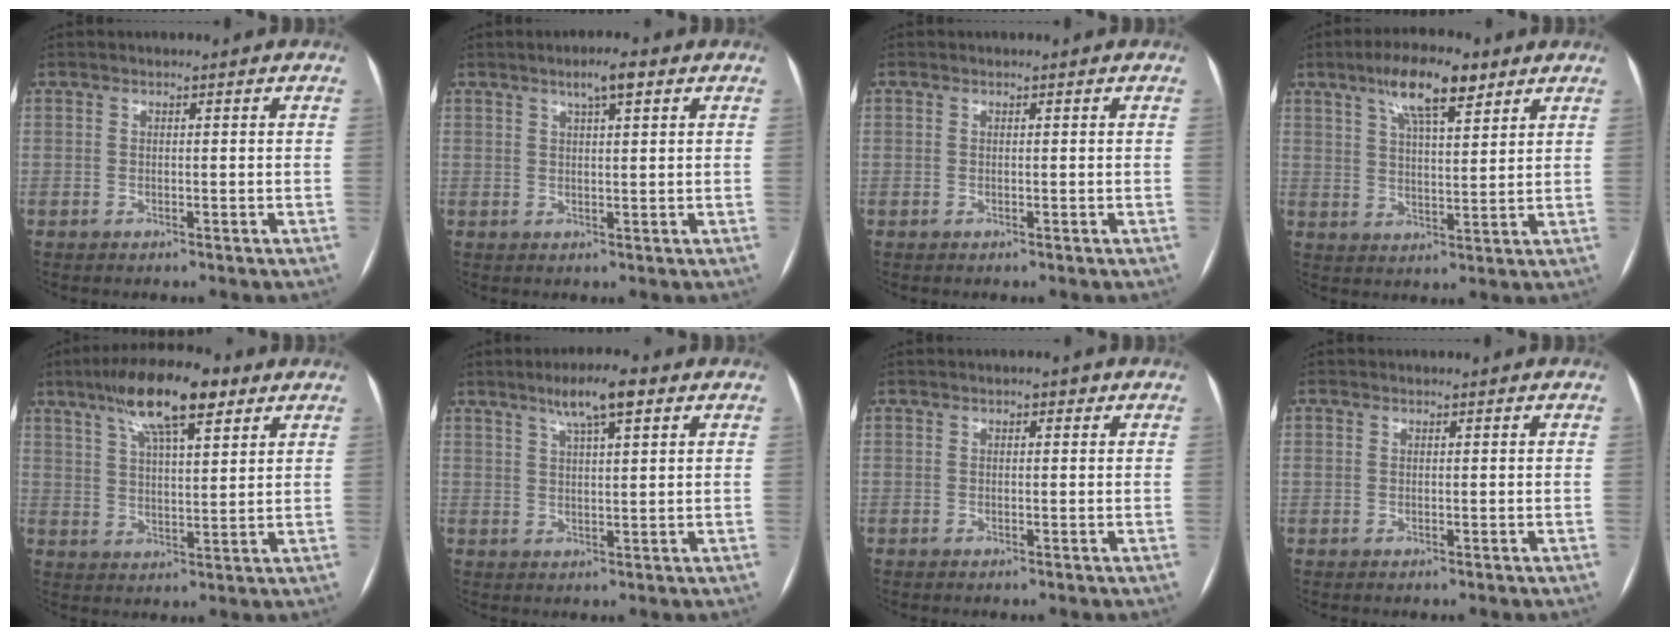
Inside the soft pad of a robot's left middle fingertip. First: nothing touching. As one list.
[{"total": 3.7, "force": [2.1, 0.4, 2.9], "torque": [-0.053, 0.008, 0.035]}, {"total": 0.0}, {"total": 10.8, "force": [6.7, 2.8, 7.9], "torque": [-0.142, 0.015, 0.114]}, {"total": 12.7, "force": [7.7, 3.1, 9.6], "torque": [-0.174, 0.022, 0.132]}, {"total": 6.6, "force": [4.0, 0.8, 5.2], "torque": [-0.095, 0.012, 0.068]}, {"total": 1.2, "force": [0.7, 0.6, 0.8], "torque": [-0.012, 0.006, 0.008]}, {"total": 0.8, "force": [0.3, 0.7, 0.1], "torque": [0.005, 0.003, 0.005]}]